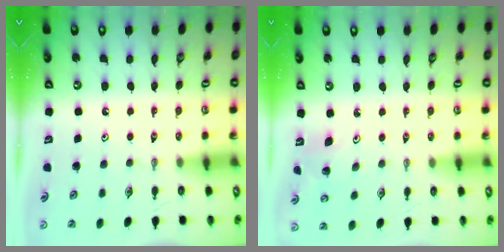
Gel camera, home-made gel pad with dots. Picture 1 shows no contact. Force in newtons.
{"total": 4.7, "press": 4.6, "slide": 0.7}